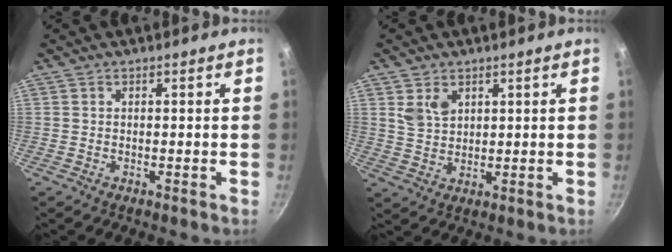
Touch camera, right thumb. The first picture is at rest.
{"total": 4.8, "force": [2.1, 3.2, 2.8], "torque": [-0.041, -0.012, 0.045]}